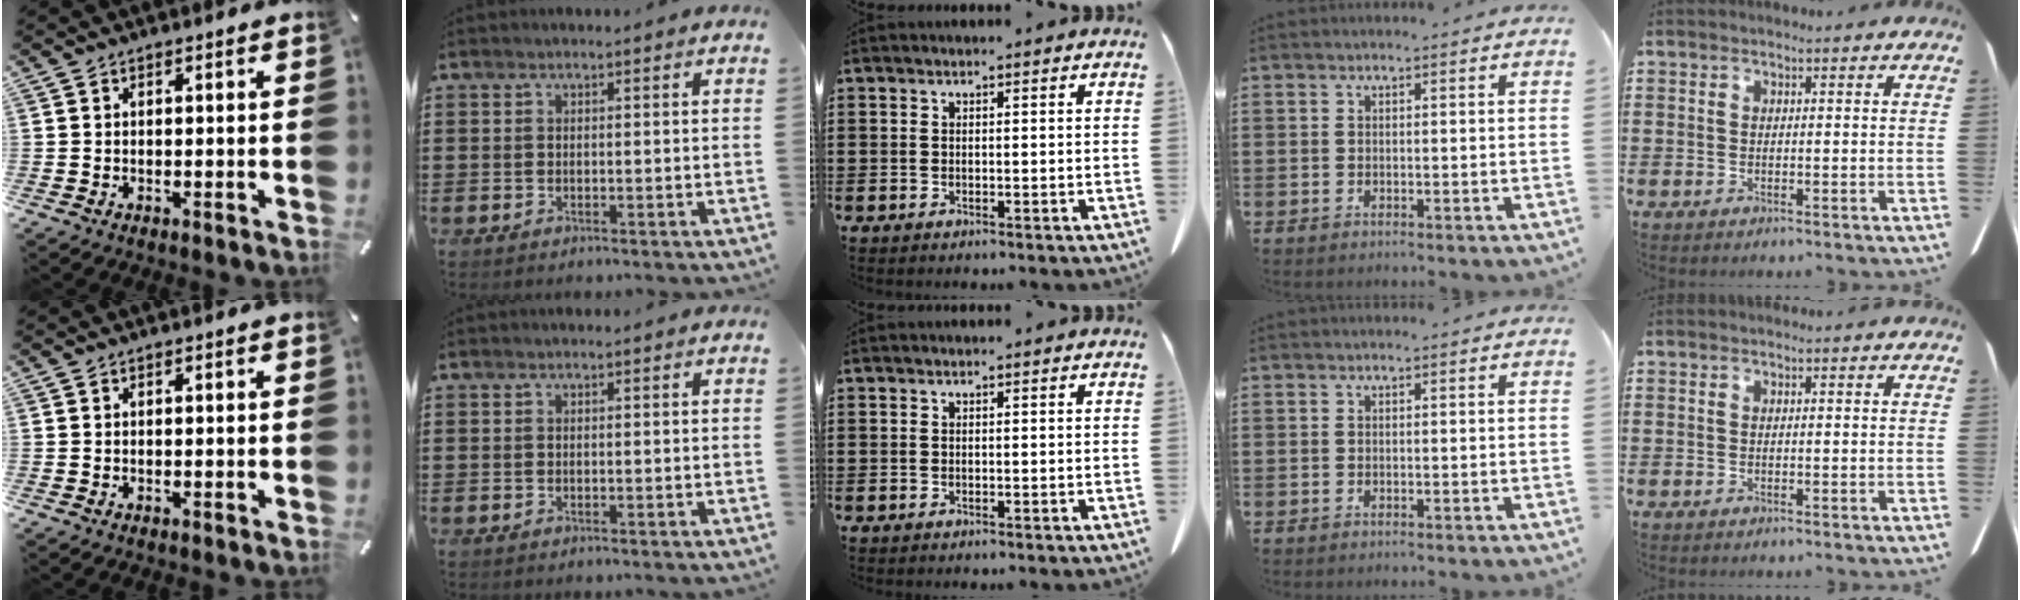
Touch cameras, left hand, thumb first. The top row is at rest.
{}